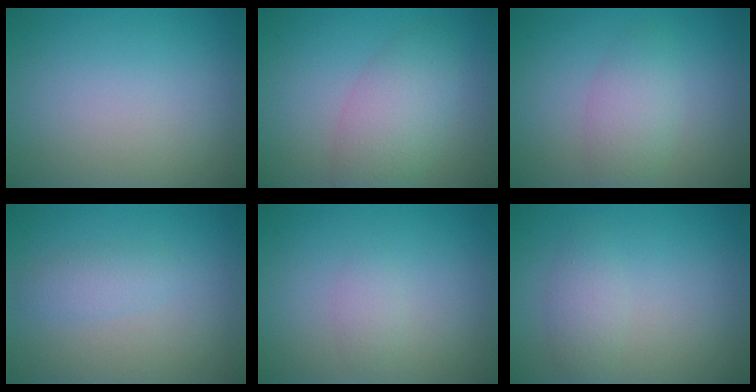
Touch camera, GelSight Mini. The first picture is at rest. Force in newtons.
{"total": 4.6, "press": 4.6, "slide": 0.3}
{"total": 2.8, "press": 2.8, "slide": 0.1}
{"total": 1.7, "press": 1.7, "slide": 0.1}
{"total": 1.1, "press": 1.1, "slide": 0.0}
{"total": 1.8, "press": 1.8, "slide": 0.1}